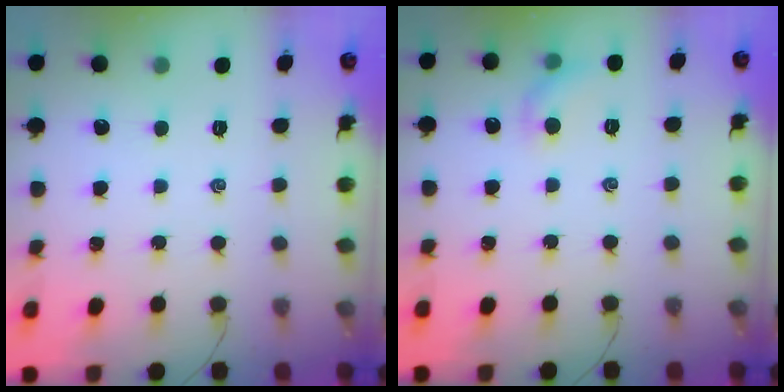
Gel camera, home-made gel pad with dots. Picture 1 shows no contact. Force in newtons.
{"total": 6.6, "press": 6.5, "slide": 1.4}